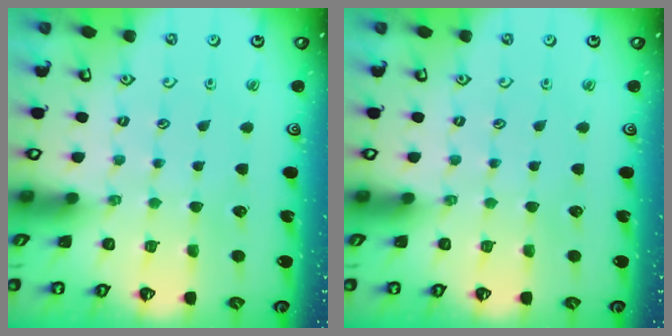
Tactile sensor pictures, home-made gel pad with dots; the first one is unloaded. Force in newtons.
{"total": 0.0}